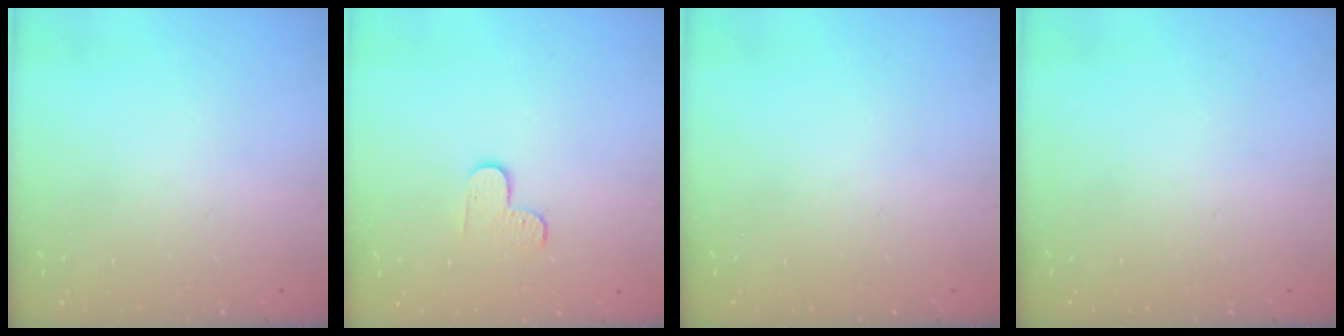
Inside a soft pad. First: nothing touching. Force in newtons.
{"total": 3.5, "press": 3.5, "slide": 0.4}
{"total": 0.0}
{"total": 0.0}